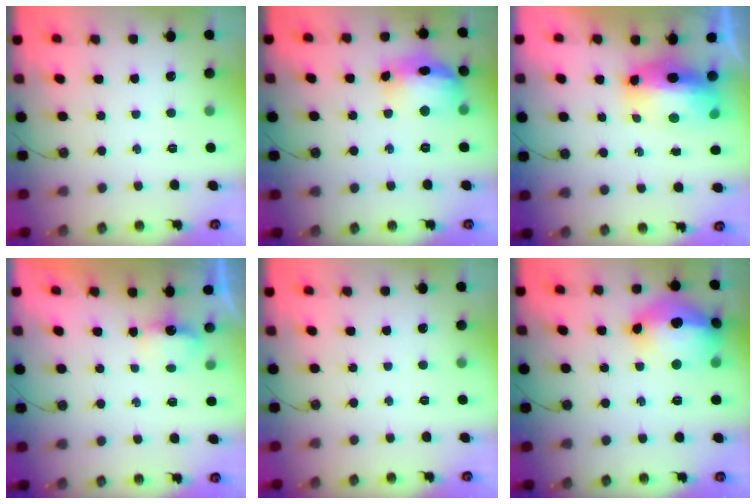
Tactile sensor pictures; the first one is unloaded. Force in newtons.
{"total": 16.4, "press": 16.2, "slide": 1.9}
{"total": 11.7, "press": 11.5, "slide": 1.9}
{"total": 3.2, "press": 3.2, "slide": 0.5}
{"total": 0.0}
{"total": 19.0, "press": 18.9, "slide": 1.7}